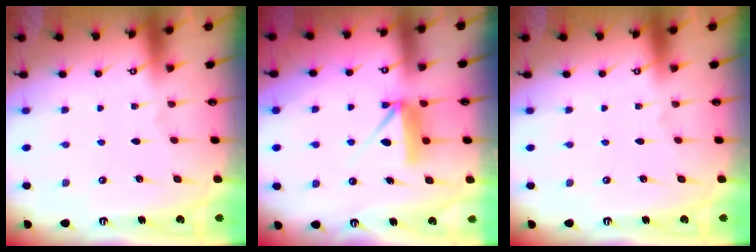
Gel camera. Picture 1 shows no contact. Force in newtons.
{"total": 8.3, "press": 8.3, "slide": 0.3}
{"total": 0.0}